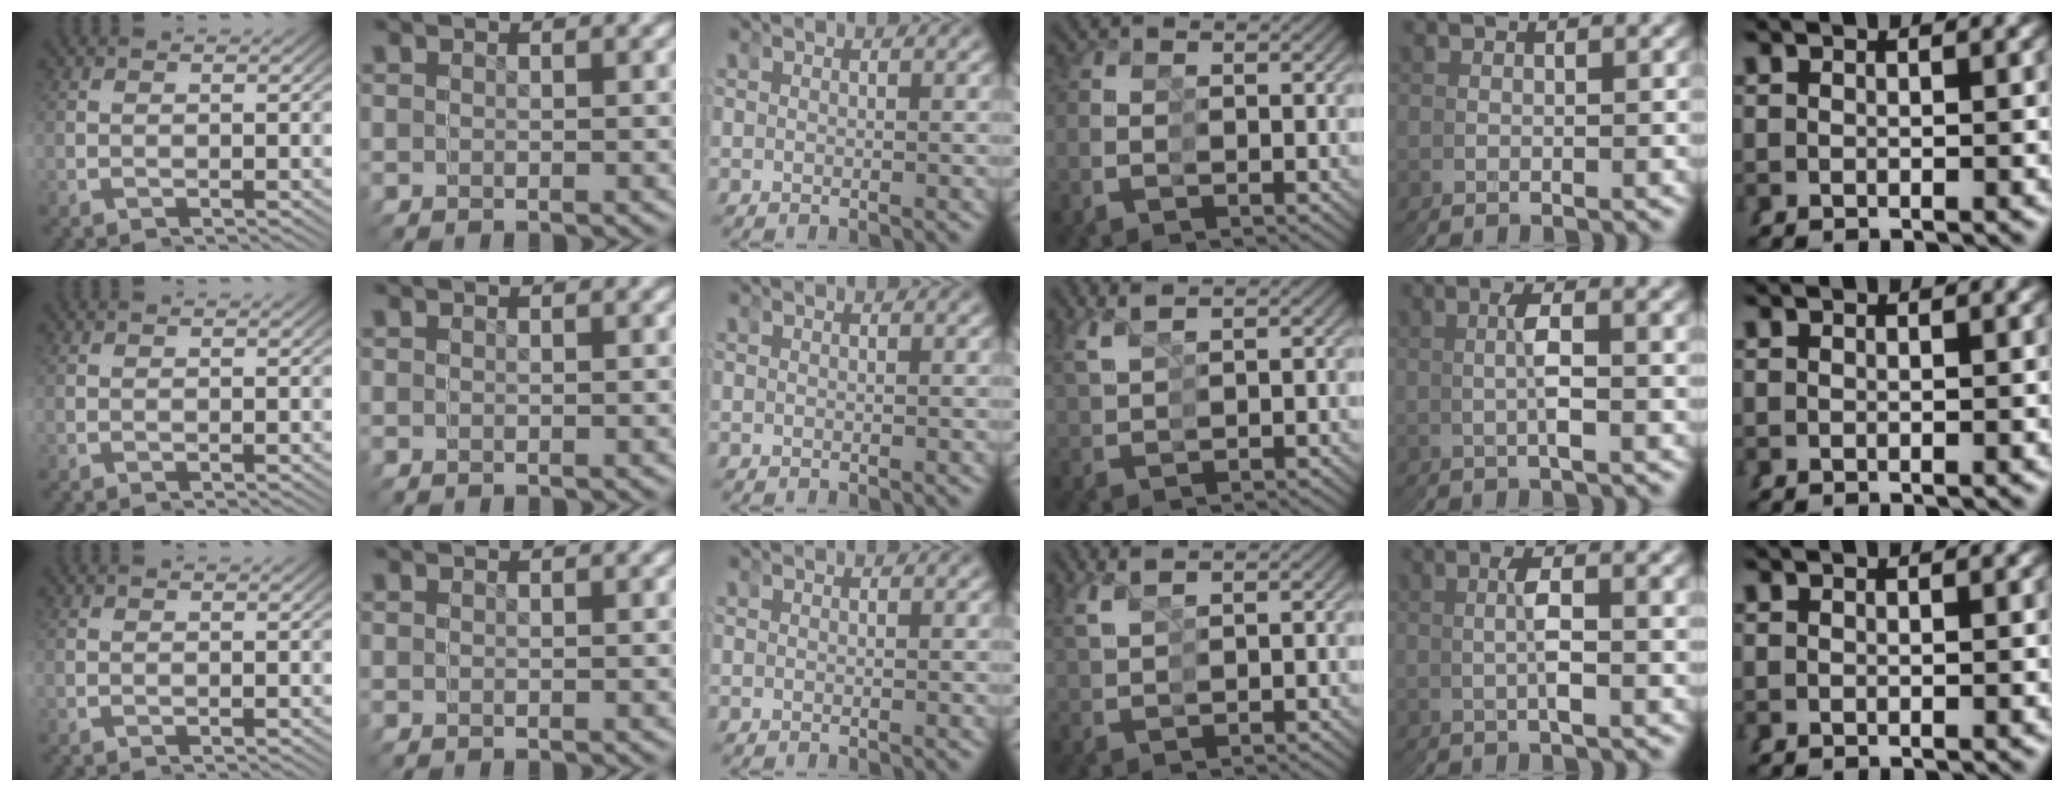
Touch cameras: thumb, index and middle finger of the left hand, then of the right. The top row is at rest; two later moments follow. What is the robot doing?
{"motion": "grasp_and_lifting", "object": "pipette"}